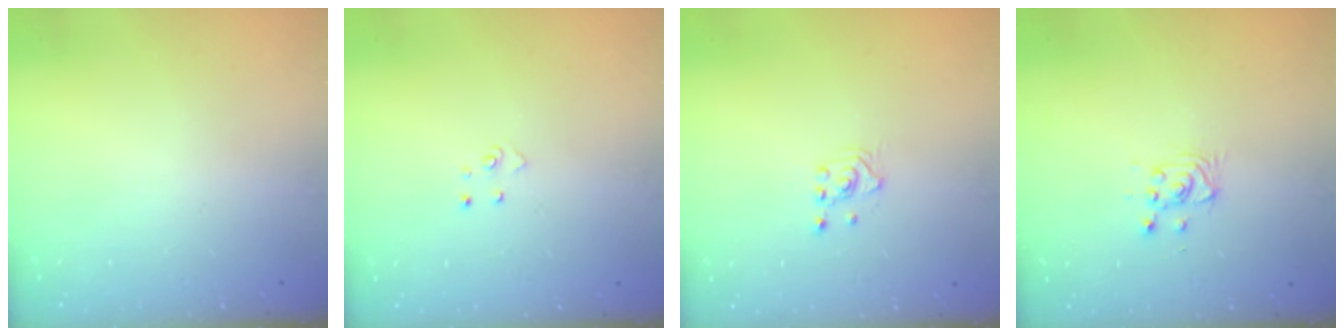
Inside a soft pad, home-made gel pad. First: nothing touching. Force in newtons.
{"total": 4.1, "press": 4.1, "slide": 0.4}
{"total": 1.6, "press": 1.5, "slide": 0.2}
{"total": 3.0, "press": 3.0, "slide": 0.2}